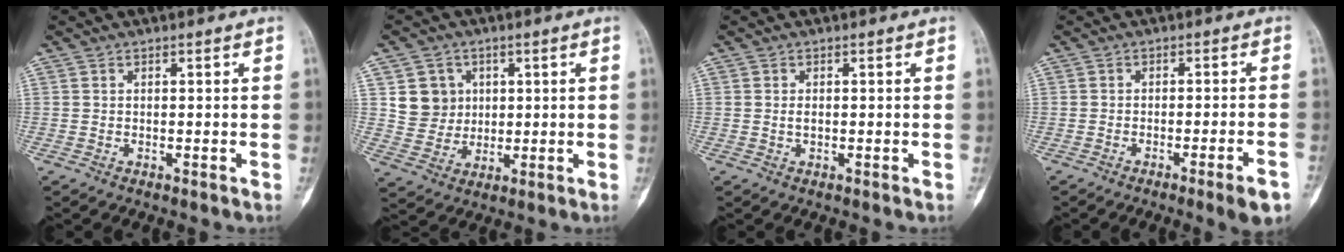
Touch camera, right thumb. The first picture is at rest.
{"total": 7.1, "force": [2.0, 6.6, 1.6], "torque": [0.004, -0.006, 0.041]}
{"total": 1.0, "force": [0.0, 0.6, 0.8], "torque": [-0.016, 0.000, 0.000]}
{"total": 5.7, "force": [-3.2, 0.3, 4.7], "torque": [-0.067, 0.008, -0.046]}